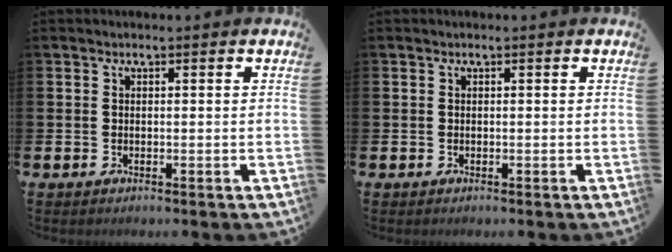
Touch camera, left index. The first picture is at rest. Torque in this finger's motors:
{"motor_torque": [0.00, 0.00, 0.01, 0.00]}